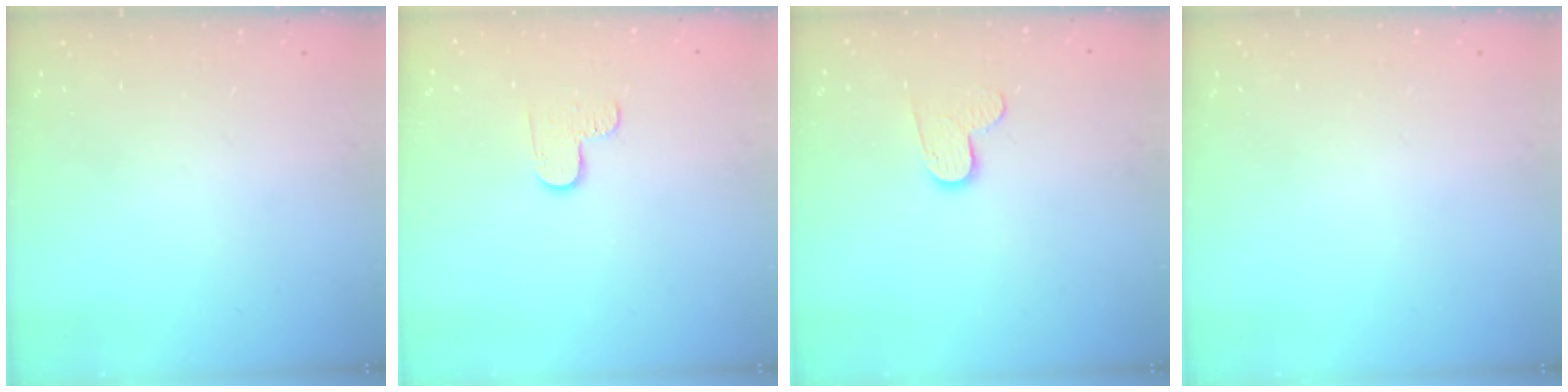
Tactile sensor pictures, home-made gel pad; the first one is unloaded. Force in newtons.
{"total": 5.4, "press": 5.4, "slide": 0.5}
{"total": 7.1, "press": 7.1, "slide": 0.5}
{"total": 0.0}